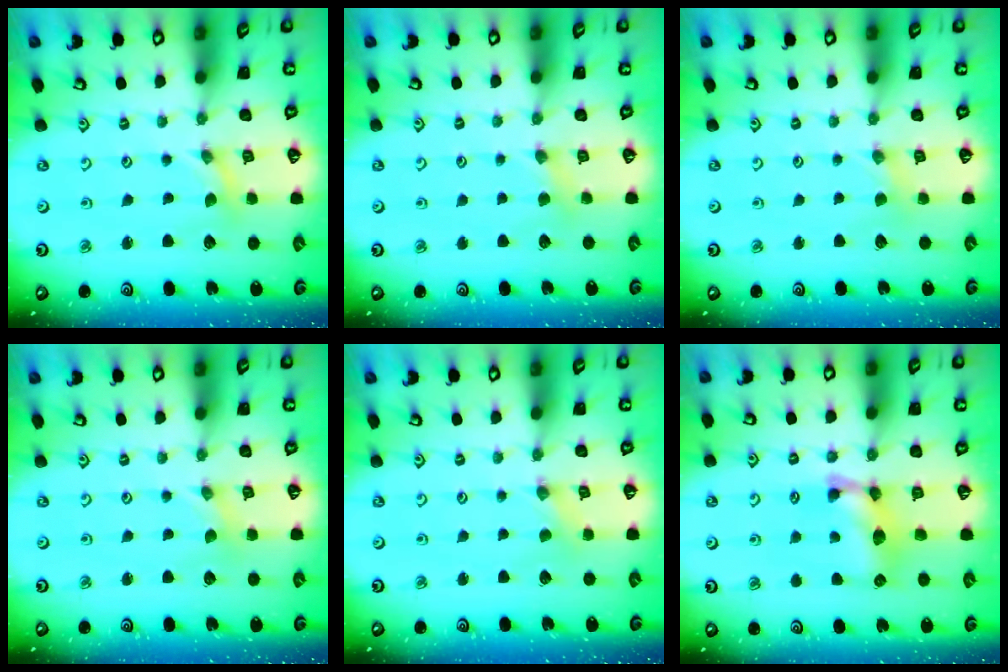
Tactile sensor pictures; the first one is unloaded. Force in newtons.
{"total": 2.5, "press": 2.5, "slide": 0.4}
{"total": 2.5, "press": 2.5, "slide": 0.4}
{"total": 0.0}
{"total": 0.7, "press": 0.7, "slide": 0.2}
{"total": 12.2, "press": 12.2, "slide": 0.6}